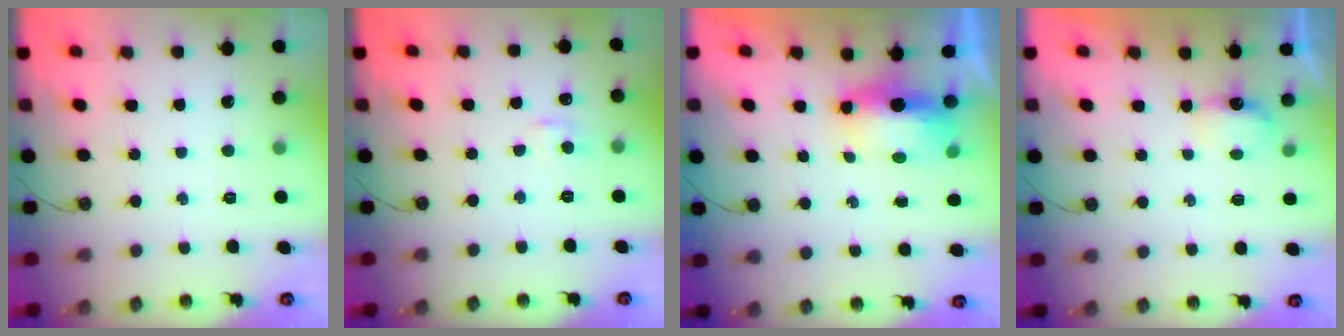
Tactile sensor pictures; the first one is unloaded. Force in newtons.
{"total": 3.4, "press": 3.4, "slide": 0.5}
{"total": 15.6, "press": 9.1, "slide": 12.7}
{"total": 4.5, "press": 4.4, "slide": 0.8}